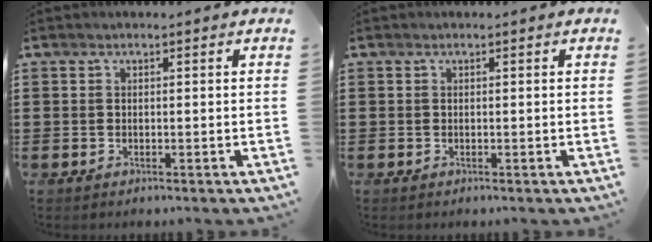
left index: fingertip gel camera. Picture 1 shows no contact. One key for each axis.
{"total": 0.0}